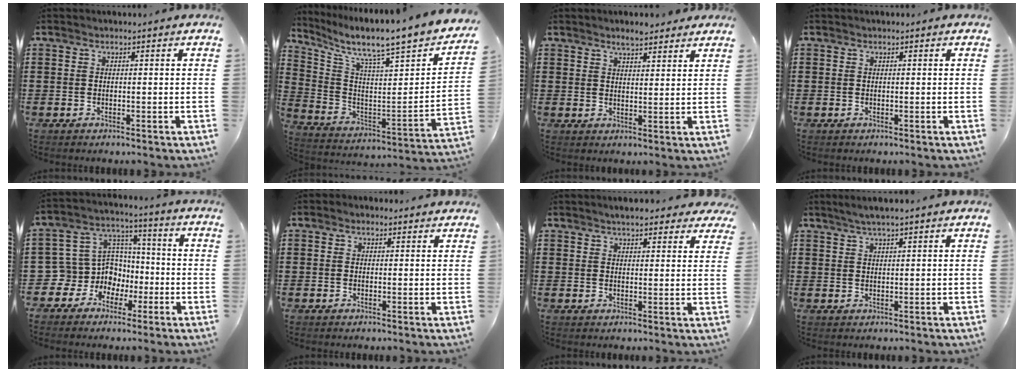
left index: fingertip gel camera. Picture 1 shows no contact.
{"total": 7.1, "force": [6.2, 0.2, 3.6], "torque": [-0.086, -0.070, 0.087]}
{"total": 3.3, "force": [3.0, 0.6, 1.4], "torque": [-0.031, 0.000, 0.054]}
{"total": 0.0}
{"total": 8.8, "force": [-2.3, 8.4, 1.2], "torque": [-0.078, -0.002, -0.042]}
{"total": 0.9, "force": [0.5, 0.7, 0.1], "torque": [-0.005, 0.006, 0.010]}
{"total": 3.9, "force": [3.5, 0.6, 1.5], "torque": [-0.032, -0.005, 0.063]}
{"total": 2.2, "force": [1.6, 0.0, 1.5], "torque": [-0.030, 0.003, 0.028]}